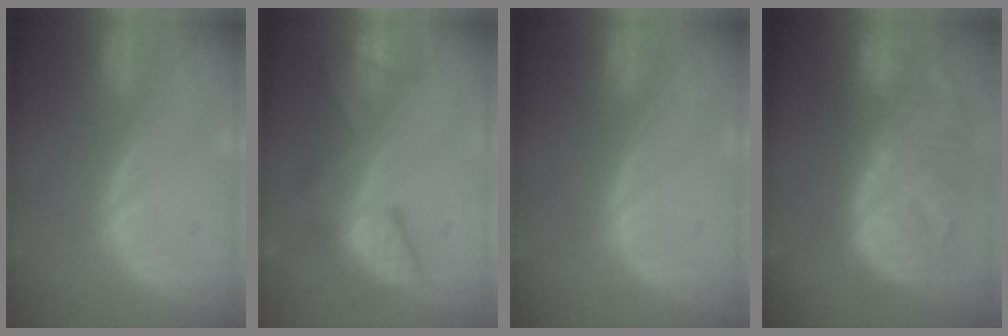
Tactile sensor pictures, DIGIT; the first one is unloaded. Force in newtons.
{"total": 7.7, "press": 7.6, "slide": 1.2}
{"total": 0.0}
{"total": 12.7, "press": 10.9, "slide": 6.4}